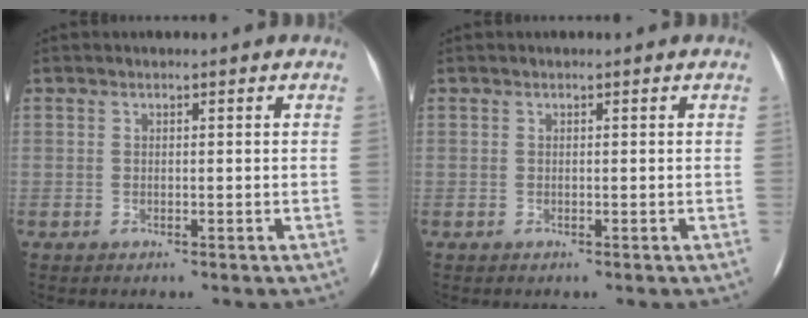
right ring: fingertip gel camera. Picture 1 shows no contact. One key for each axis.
{"total": 0.0}